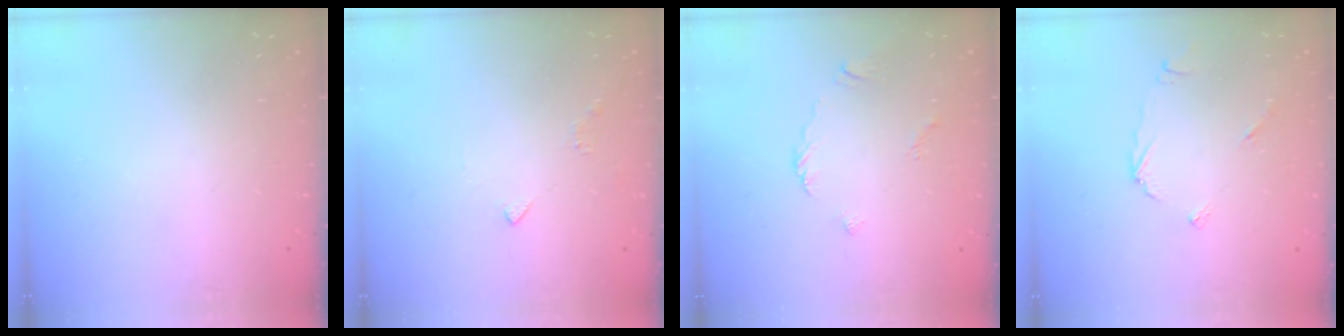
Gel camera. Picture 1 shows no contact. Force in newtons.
{"total": 2.4, "press": 2.3, "slide": 0.6}
{"total": 2.3, "press": 2.3, "slide": 0.5}
{"total": 4.4, "press": 4.4, "slide": 0.5}